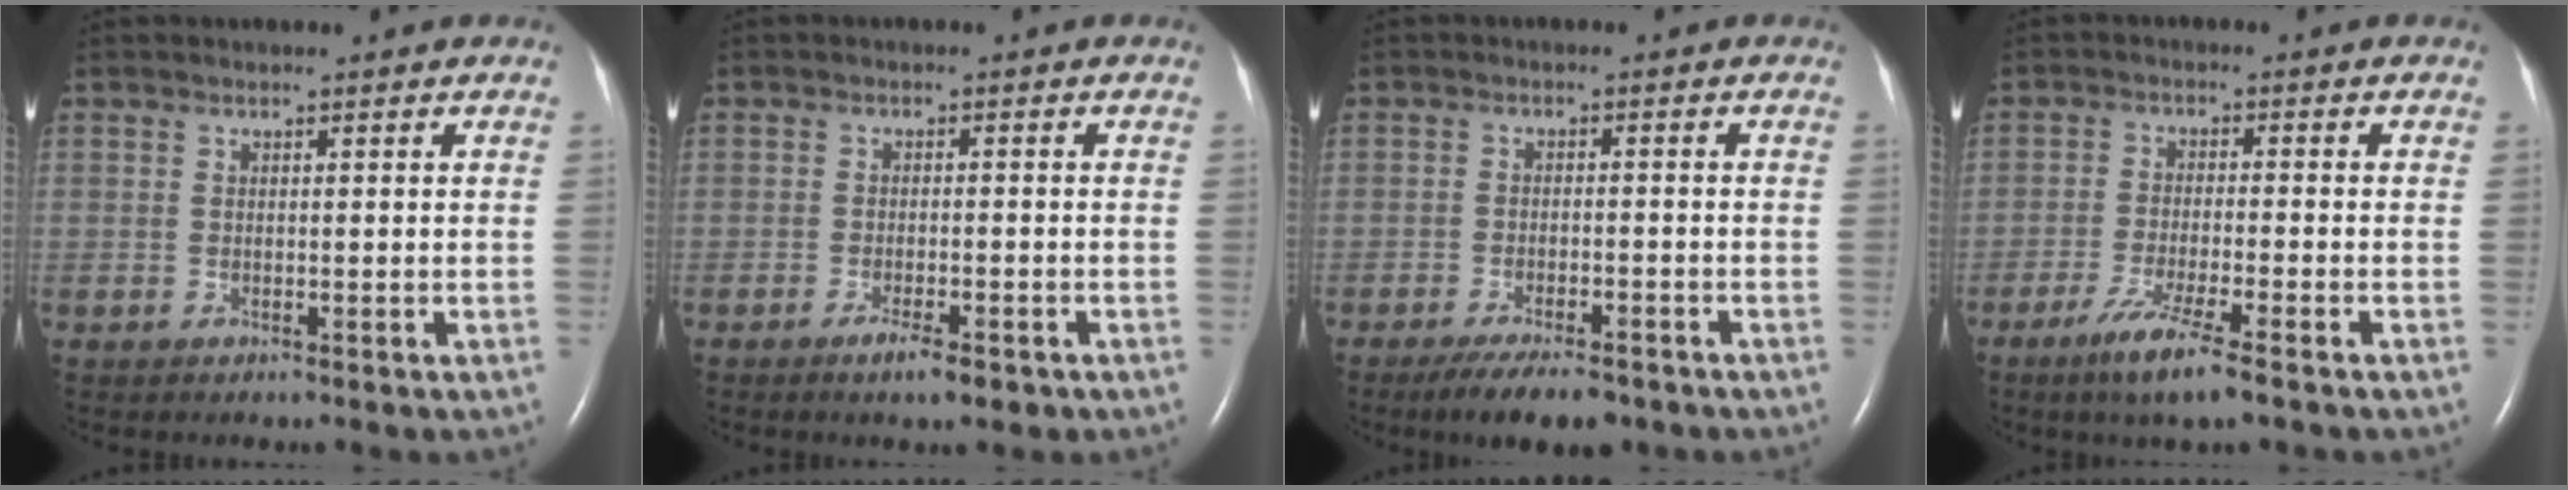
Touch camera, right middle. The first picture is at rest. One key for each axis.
{"total": 3.4, "fx": -2.2, "fy": 0.8, "fz": 2.5, "tx": -0.043, "ty": -0.002, "tz": -0.032}
{"total": 7.5, "fx": -5.8, "fy": 2.1, "fz": 4.2, "tx": -0.066, "ty": -0.010, "tz": -0.090}
{"total": 6.7, "fx": -4.3, "fy": 0.0, "fz": 5.1, "tx": -0.103, "ty": -0.018, "tz": -0.079}